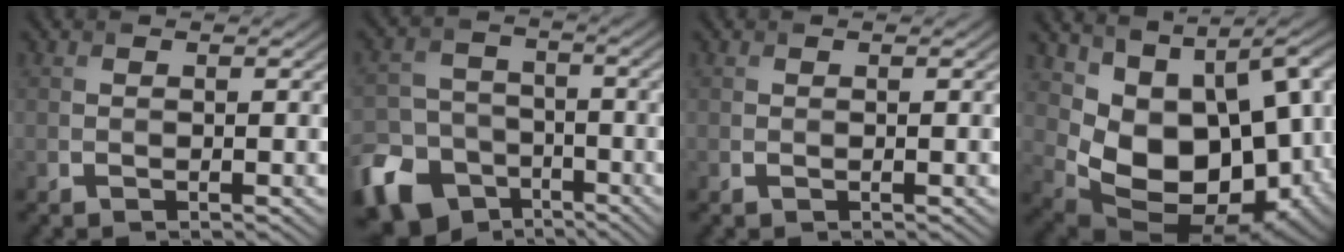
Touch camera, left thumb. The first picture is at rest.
{"total": 12.3, "force": [-7.2, 8.6, 5.1], "torque": [-0.142, -0.040, -0.126]}
{"total": 0.0}
{"total": 15.2, "force": [2.3, 9.9, 11.3], "torque": [-0.188, -0.037, 0.076]}